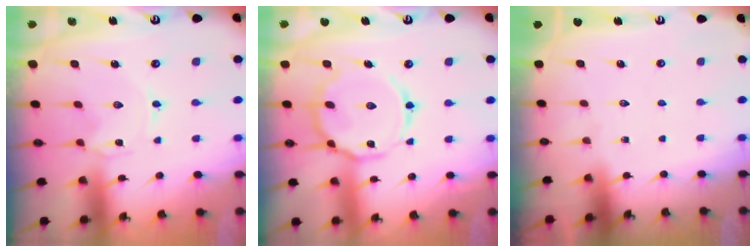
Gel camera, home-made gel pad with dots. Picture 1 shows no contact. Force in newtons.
{"total": 13.6, "press": 13.5, "slide": 1.0}
{"total": 0.0}